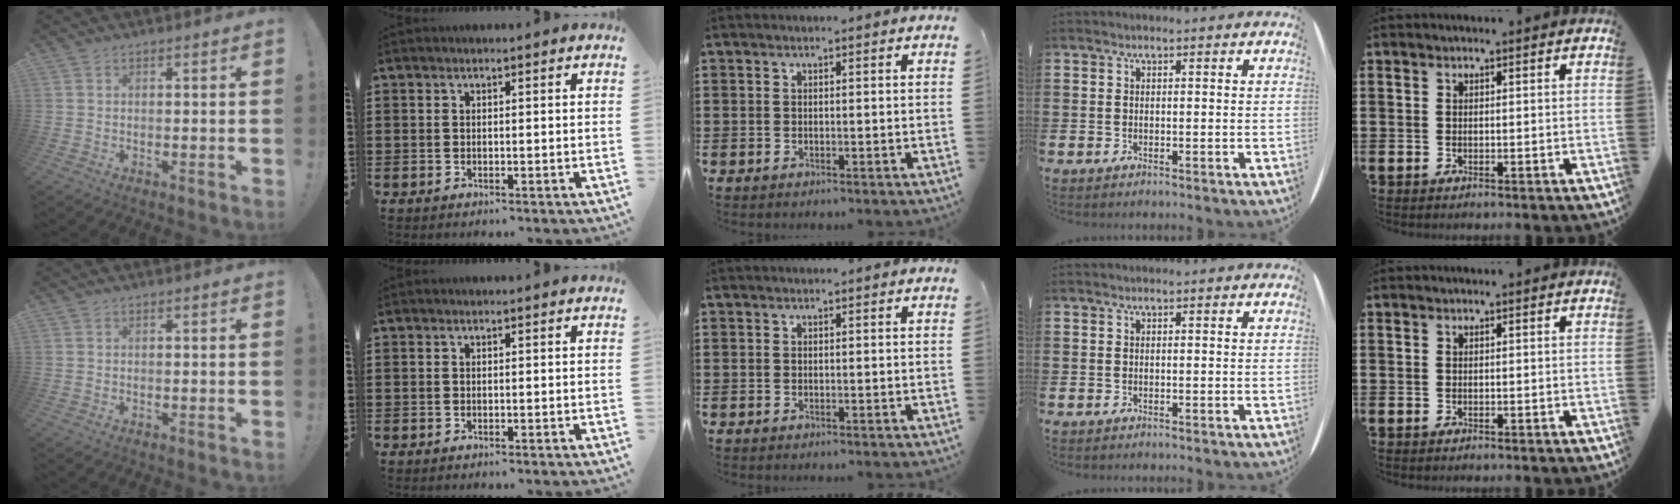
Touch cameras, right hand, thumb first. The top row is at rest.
{}